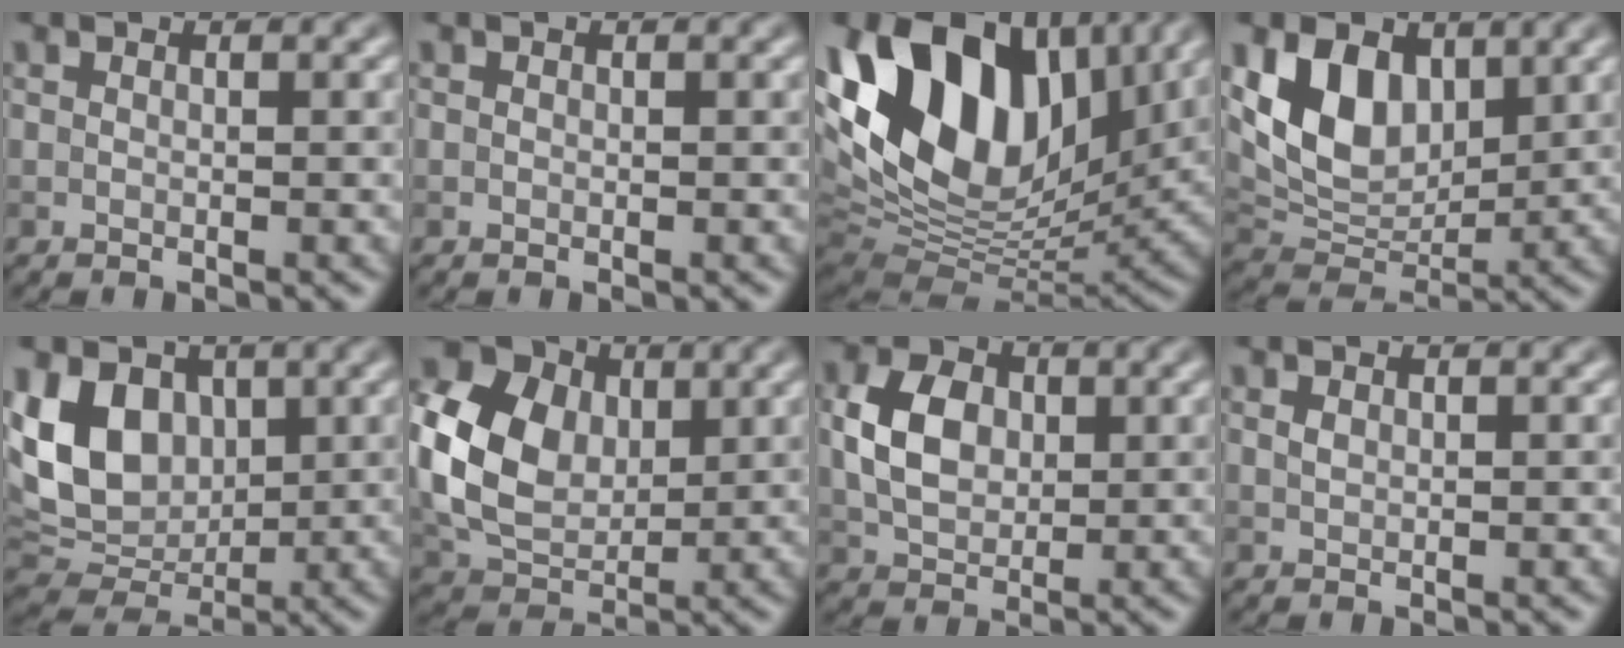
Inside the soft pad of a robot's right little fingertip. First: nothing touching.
{"total": 0.0}
{"total": 17.2, "force": [6.4, 10.4, 12.1], "torque": [-0.233, 0.026, 0.109]}
{"total": 7.3, "force": [2.6, 5.0, 4.6], "torque": [-0.088, -0.010, 0.047]}
{"total": 8.9, "force": [1.8, 6.6, 5.8], "torque": [-0.123, -0.006, 0.028]}
{"total": 10.6, "force": [1.1, 8.0, 6.8], "torque": [-0.177, 0.001, 0.029]}
{"total": 5.3, "force": [0.7, 3.9, 3.6], "torque": [-0.076, 0.006, 0.010]}
{"total": 0.6, "force": [0.3, 0.4, 0.4], "torque": [-0.010, 0.000, 0.006]}